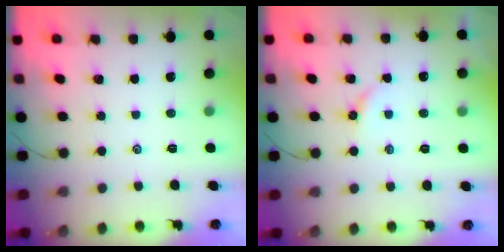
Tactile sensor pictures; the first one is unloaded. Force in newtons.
{"total": 3.4, "press": 3.4, "slide": 0.4}